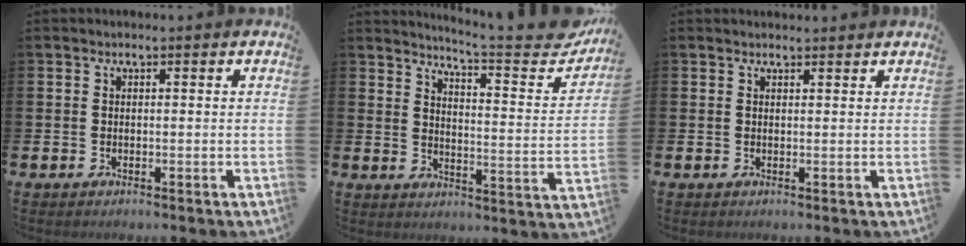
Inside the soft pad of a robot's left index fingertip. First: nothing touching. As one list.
[{"total": 6.2, "force": [5.6, 0.4, 2.7], "torque": [-0.043, -0.054, 0.083]}, {"total": 1.1, "force": [1.1, 0.1, 0.1], "torque": [0.006, -0.002, 0.018]}]